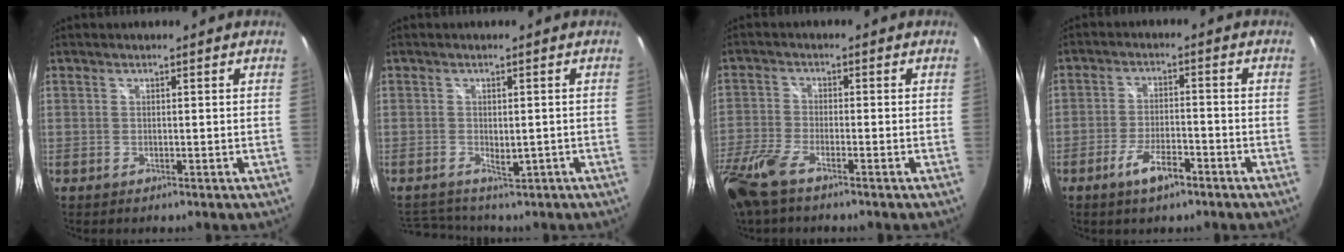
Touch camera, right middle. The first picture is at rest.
{"total": 5.3, "force": [-3.4, 3.4, 2.3], "torque": [-0.041, 0.007, -0.043]}
{"total": 10.4, "force": [-7.2, 3.4, 6.7], "torque": [-0.170, -0.033, -0.149]}
{"total": 6.4, "force": [-4.2, 1.8, 4.5], "torque": [-0.097, -0.004, -0.072]}